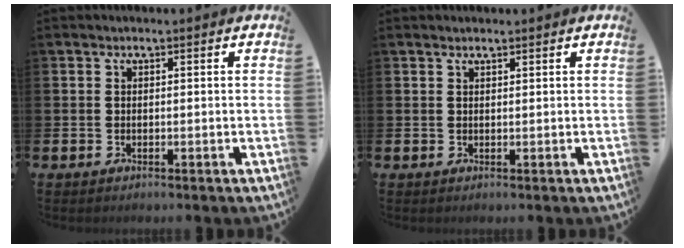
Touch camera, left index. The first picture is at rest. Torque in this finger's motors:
{"motor_torque": [0.02, 0.04, -0.04, 0.00]}